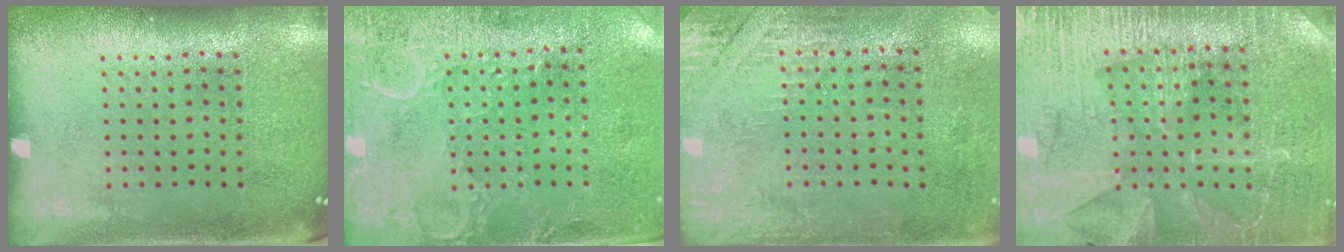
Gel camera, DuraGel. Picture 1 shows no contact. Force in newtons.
{"total": 2.7, "press": 2.6, "slide": 0.8}
{"total": 2.7, "press": 2.4, "slide": 1.3}
{"total": 3.6, "press": 3.5, "slide": 0.9}